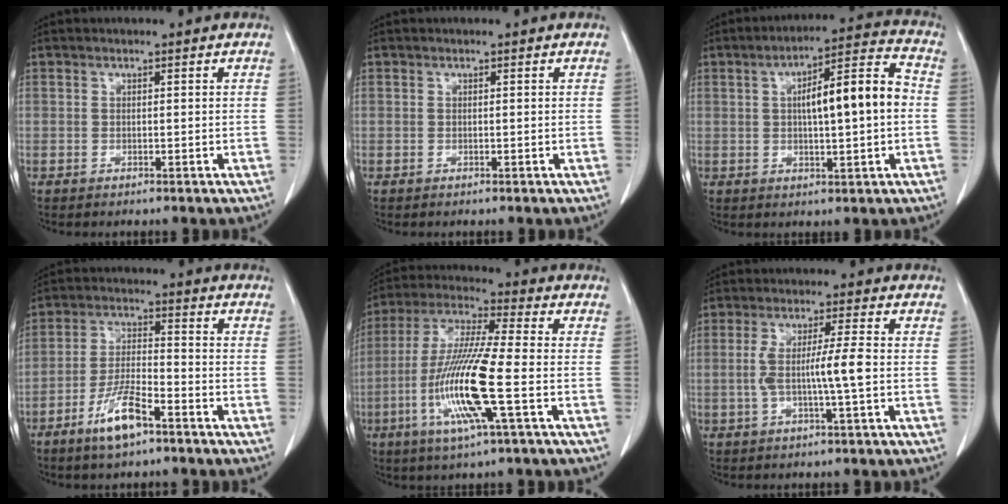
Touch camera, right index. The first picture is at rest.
{"total": 0.0}
{"total": 11.7, "force": [0.7, 2.0, 11.6], "torque": [-0.178, 0.028, 0.009]}
{"total": 8.2, "force": [-5.2, 1.7, 6.1], "torque": [-0.123, -0.006, -0.096]}
{"total": 14.5, "force": [-4.0, 0.2, 14.0], "torque": [-0.290, -0.012, -0.084]}
{"total": 6.5, "force": [-0.8, -0.2, 6.4], "torque": [-0.128, 0.007, -0.013]}